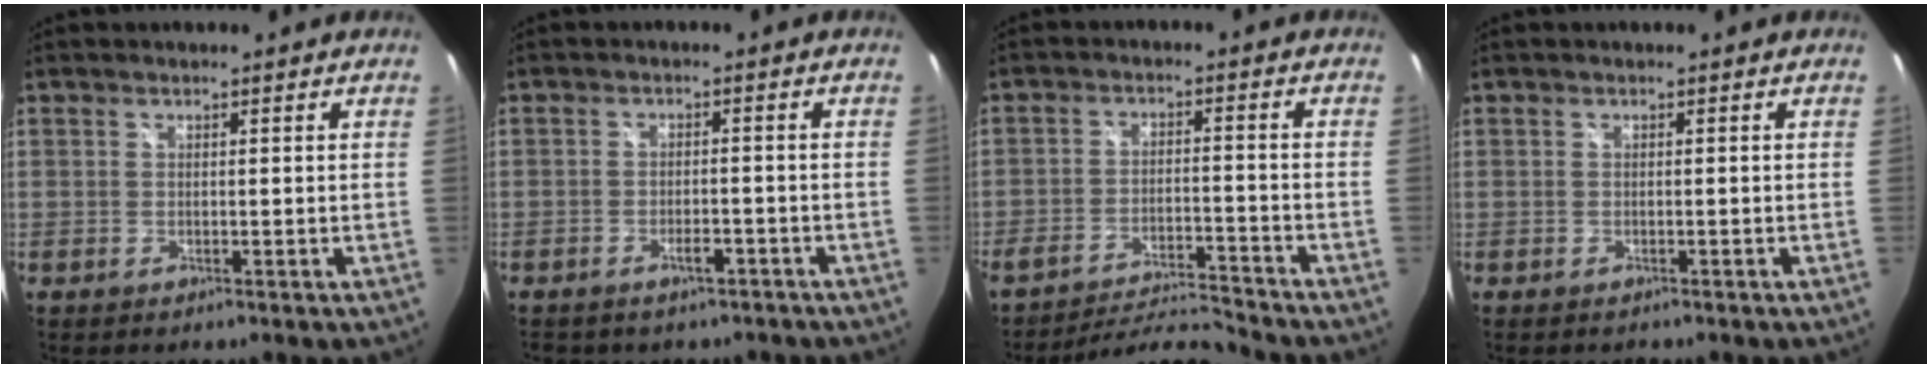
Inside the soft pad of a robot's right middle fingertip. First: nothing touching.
{"total": 3.8, "force": [-2.9, 1.9, 1.5], "torque": [-0.031, 0.003, -0.035]}
{"total": 8.2, "force": [-8.1, -0.8, 1.2], "torque": [-0.044, 0.002, -0.141]}
{"total": 0.0}